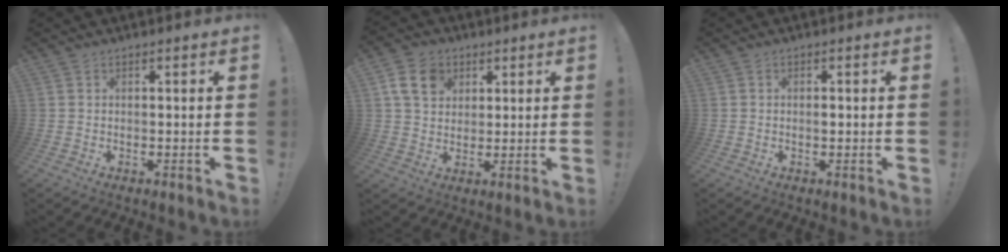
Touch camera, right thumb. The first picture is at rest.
{"total": 10.0, "force": [4.5, 7.5, 4.9], "torque": [-0.081, -0.005, 0.092]}
{"total": 0.8, "force": [-0.4, 0.3, 0.6], "torque": [-0.006, 0.000, -0.008]}